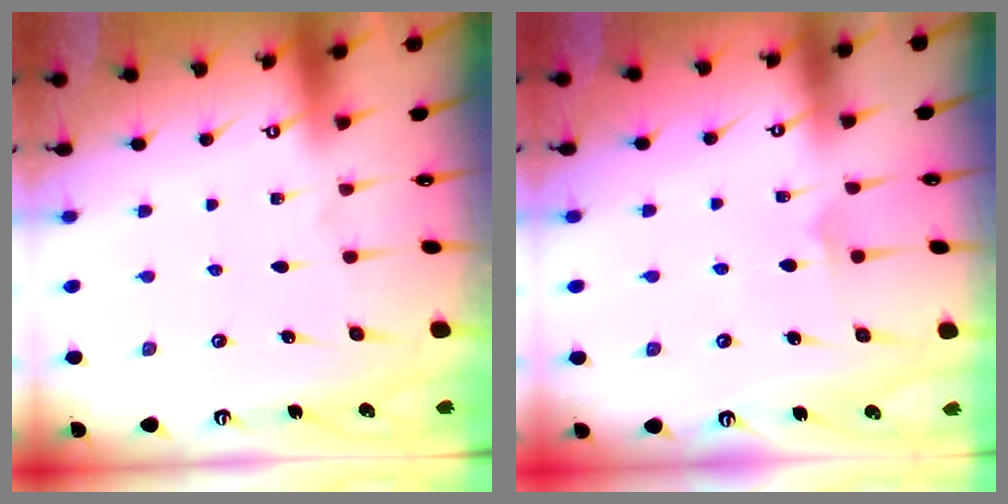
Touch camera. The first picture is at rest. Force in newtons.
{"total": 5.2, "press": 5.1, "slide": 0.7}